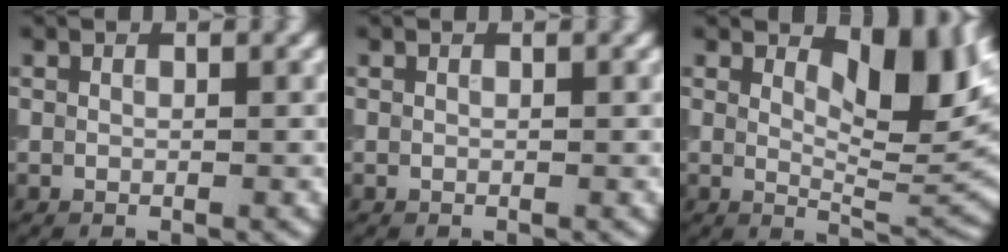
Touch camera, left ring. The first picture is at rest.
{"total": 0.0}
{"total": 6.9, "force": [2.7, 2.8, 5.6], "torque": [-0.075, -0.008, 0.041]}